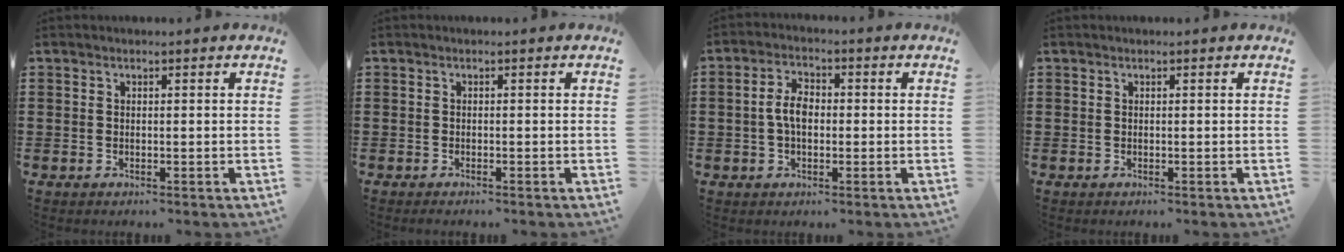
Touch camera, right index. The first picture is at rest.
{"total": 0.5, "force": [-0.5, 0.0, 0.0], "torque": [-0.001, -0.002, -0.011]}
{"total": 4.5, "force": [-0.3, 2.6, 3.7], "torque": [-0.079, 0.007, -0.009]}
{"total": 0.0}